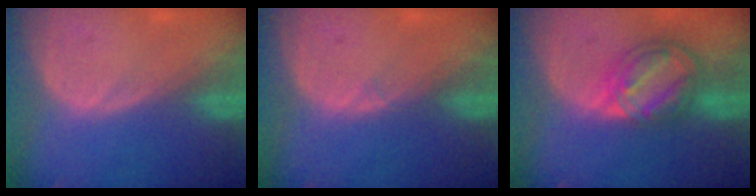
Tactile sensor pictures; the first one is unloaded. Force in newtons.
{"total": 0.6, "press": 0.5, "slide": 0.4}
{"total": 8.3, "press": 7.1, "slide": 4.3}